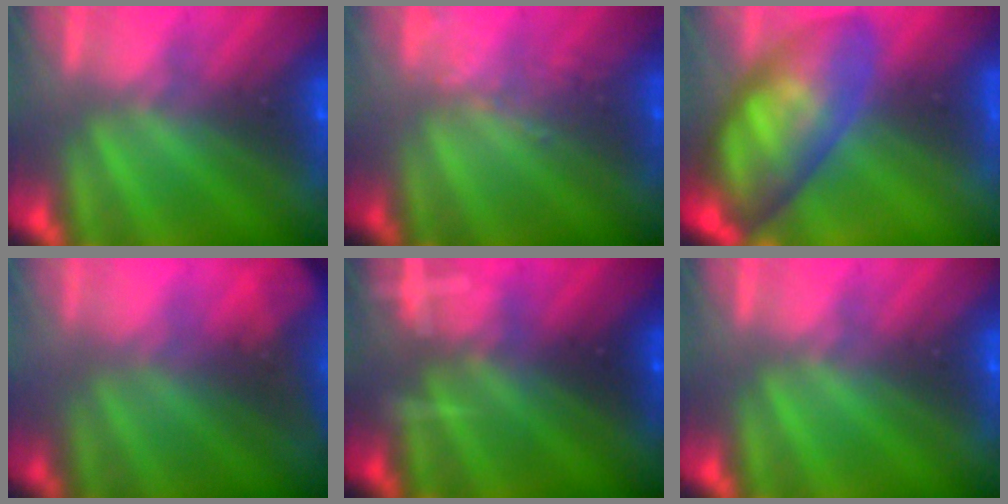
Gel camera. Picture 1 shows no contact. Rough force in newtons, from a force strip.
{"total": 1.9}
{"total": 11.0}
{"total": 8.4}
{"total": 3.2}
{"total": 0.0}